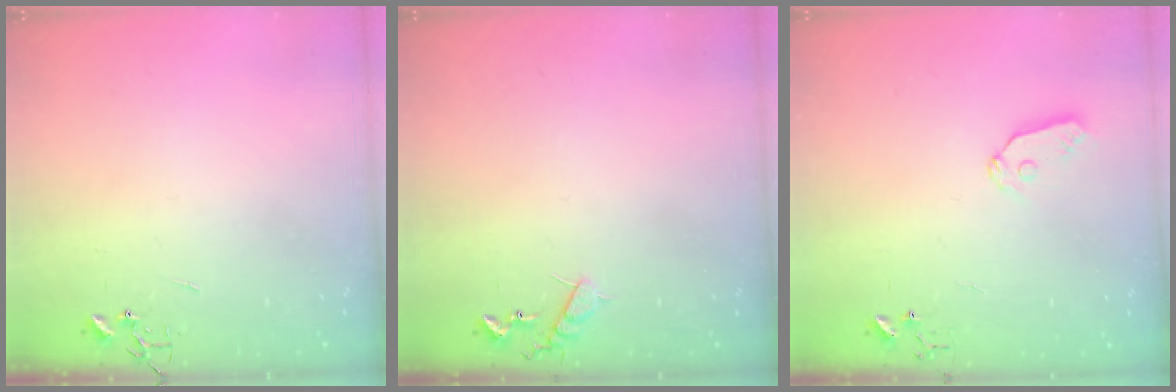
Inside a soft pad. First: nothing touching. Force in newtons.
{"total": 7.6, "press": 7.6, "slide": 0.4}
{"total": 6.5, "press": 6.5, "slide": 0.2}